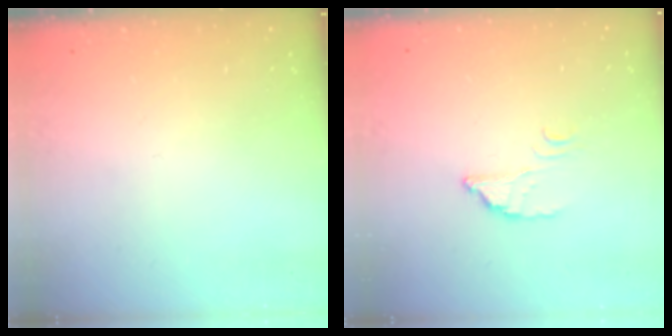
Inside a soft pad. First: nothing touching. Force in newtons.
{"total": 2.7, "press": 2.7, "slide": 0.2}